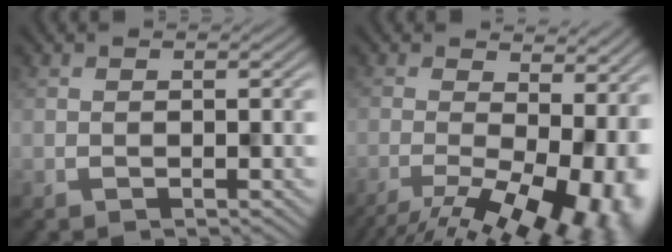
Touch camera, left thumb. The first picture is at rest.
{"total": 12.7, "force": [-4.6, 4.8, 10.8], "torque": [-0.151, -0.016, -0.053]}